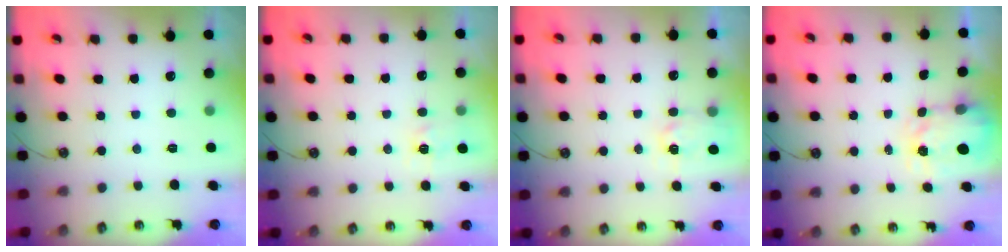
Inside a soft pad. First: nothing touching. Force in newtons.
{"total": 5.5, "press": 5.5, "slide": 0.8}
{"total": 3.5, "press": 3.4, "slide": 0.5}
{"total": 3.5, "press": 3.4, "slide": 0.4}